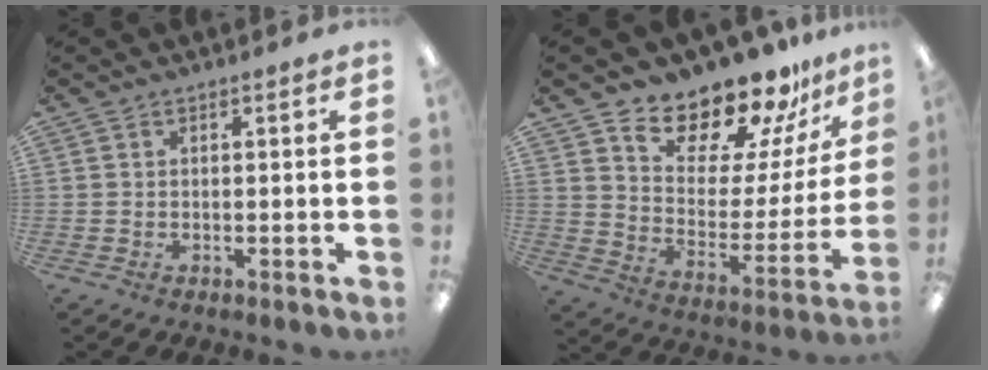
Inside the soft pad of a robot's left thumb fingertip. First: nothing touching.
{"total": 17.2, "force": [15.4, 5.7, 5.0], "torque": [-0.083, -0.137, 0.269]}